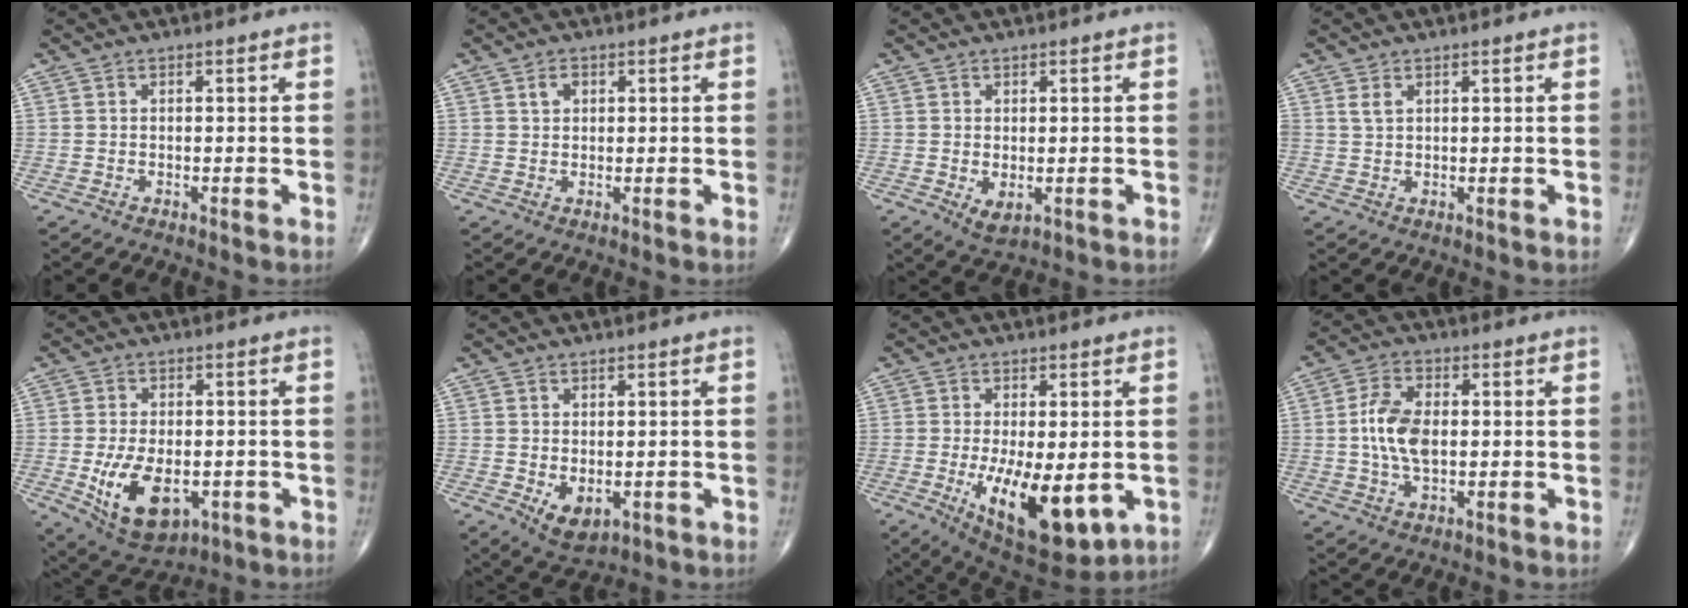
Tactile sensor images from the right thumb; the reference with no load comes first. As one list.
[{"total": 2.0, "force": [0.8, 1.5, 1.1], "torque": [-0.013, 0.000, 0.013]}, {"total": 3.2, "force": [-0.5, 1.9, 2.5], "torque": [-0.036, -0.007, 0.001]}, {"total": 1.7, "force": [0.9, 0.9, 1.1], "torque": [-0.022, 0.002, 0.023]}, {"total": 12.7, "force": [-3.2, 7.4, 9.8], "torque": [-0.154, -0.003, -0.034]}, {"total": 5.6, "force": [-1.1, 3.6, 4.2], "torque": [-0.056, -0.011, -0.004]}, {"total": 15.1, "force": [-3.5, 6.4, 13.2], "torque": [-0.203, -0.025, -0.034]}, {"total": 8.6, "force": [0.1, 4.8, 7.2], "torque": [-0.140, 0.005, 0.000]}]